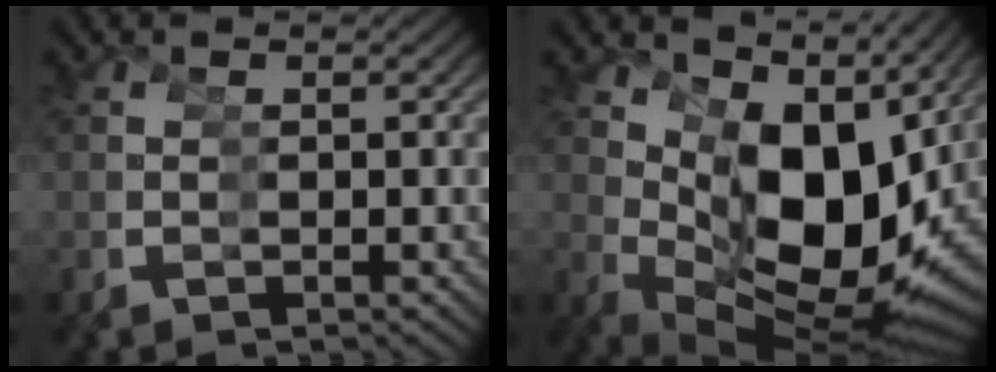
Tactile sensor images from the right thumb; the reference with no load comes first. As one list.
[{"total": 16.0, "force": [0.0, 9.5, 12.9], "torque": [-0.234, -0.044, 0.034]}]